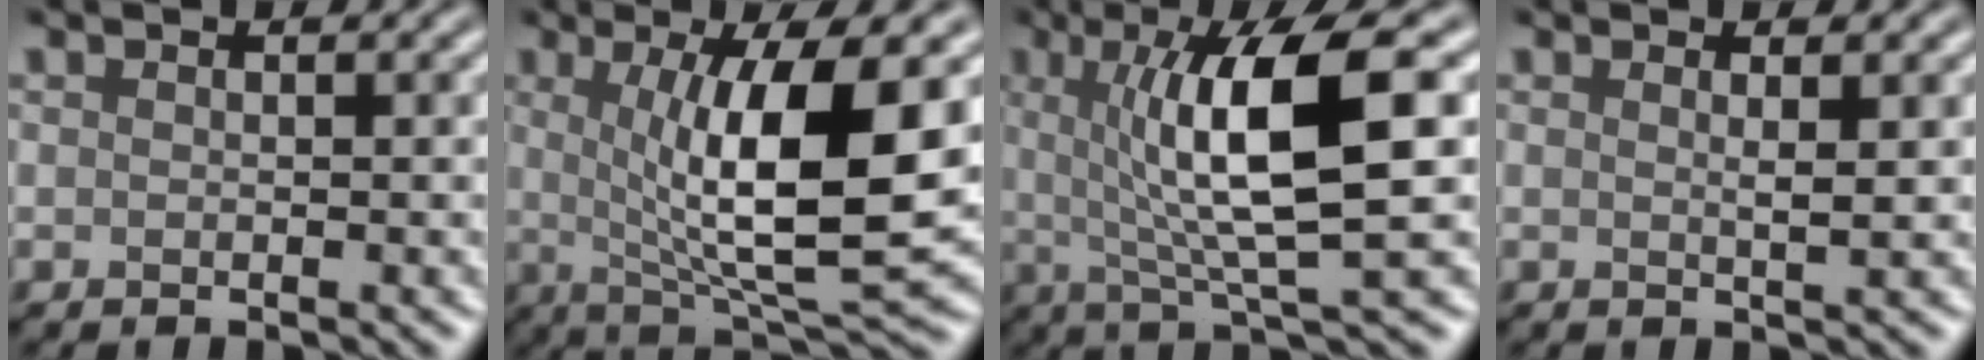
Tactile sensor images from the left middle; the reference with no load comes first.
{"total": 9.9, "force": [1.1, 2.4, 9.6], "torque": [-0.145, -0.015, 0.028]}
{"total": 9.4, "force": [1.5, 2.0, 9.1], "torque": [-0.128, 0.001, 0.025]}
{"total": 1.4, "force": [0.5, 0.3, 1.3], "torque": [-0.017, 0.000, 0.003]}